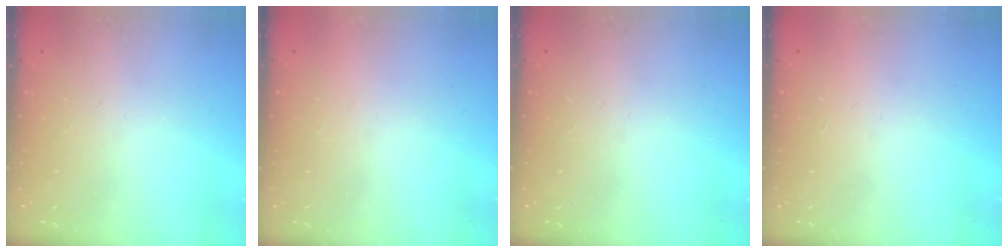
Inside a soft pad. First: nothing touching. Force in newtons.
{"total": 1.5, "press": 1.5, "slide": 0.1}
{"total": 0.0}
{"total": 1.7, "press": 1.7, "slide": 0.1}